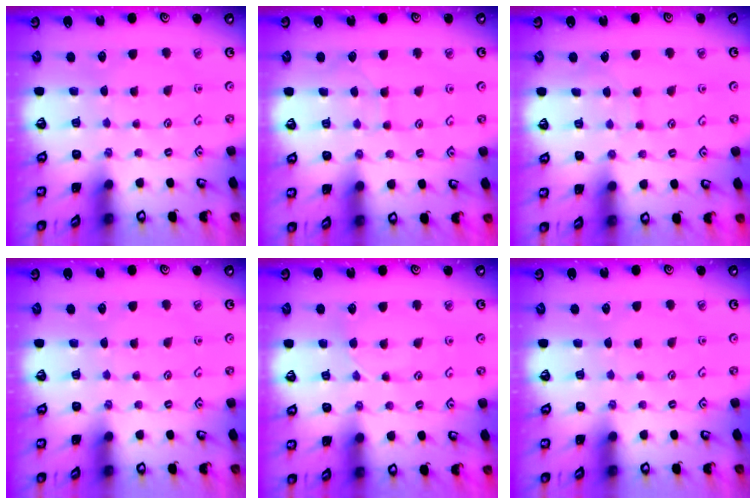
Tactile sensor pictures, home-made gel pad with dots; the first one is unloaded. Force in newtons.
{"total": 4.6, "press": 4.6, "slide": 0.4}
{"total": 5.0, "press": 5.0, "slide": 0.5}
{"total": 0.0}
{"total": 2.0, "press": 2.0, "slide": 0.2}
{"total": 0.0}